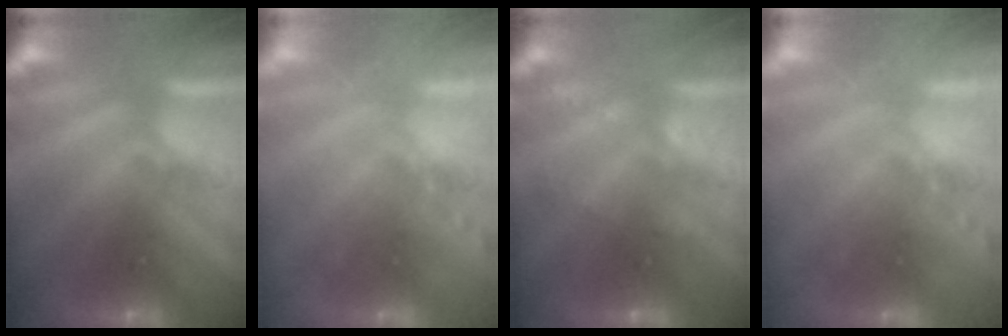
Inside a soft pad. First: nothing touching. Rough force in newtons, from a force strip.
{"total": 2.4}
{"total": 2.2}
{"total": 2.4}